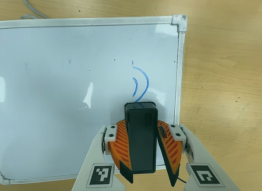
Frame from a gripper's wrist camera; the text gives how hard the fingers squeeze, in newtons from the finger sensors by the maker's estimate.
{"total": 9.9, "left": 10.1, "right": 9.7}